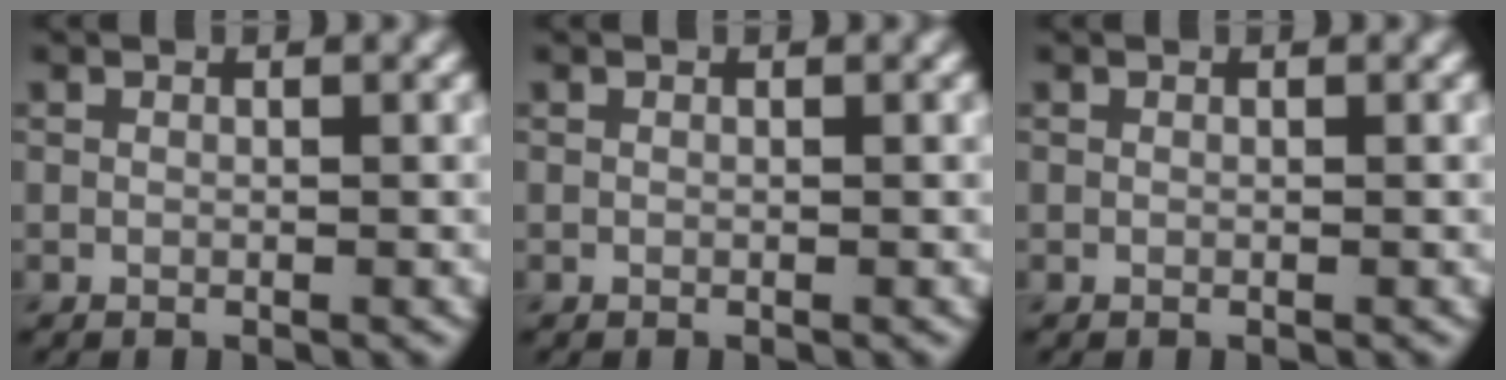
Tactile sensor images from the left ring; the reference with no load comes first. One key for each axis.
{"total": 0.0}
{"total": 0.0}